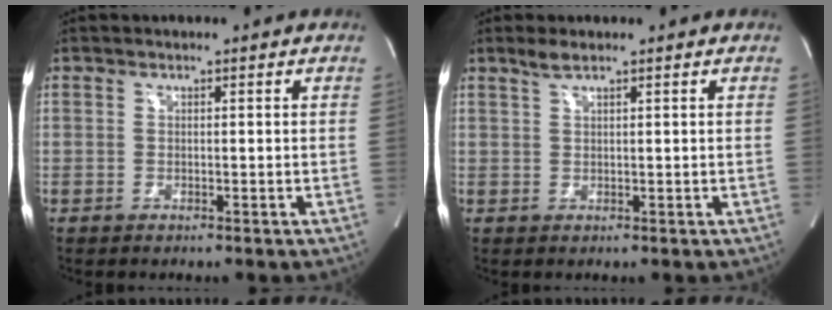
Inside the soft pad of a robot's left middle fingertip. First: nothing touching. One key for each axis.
{"total": 1.7, "fx": 1.4, "fy": 0.0, "fz": 1.1, "tx": -0.030, "ty": 0.005, "tz": 0.030}